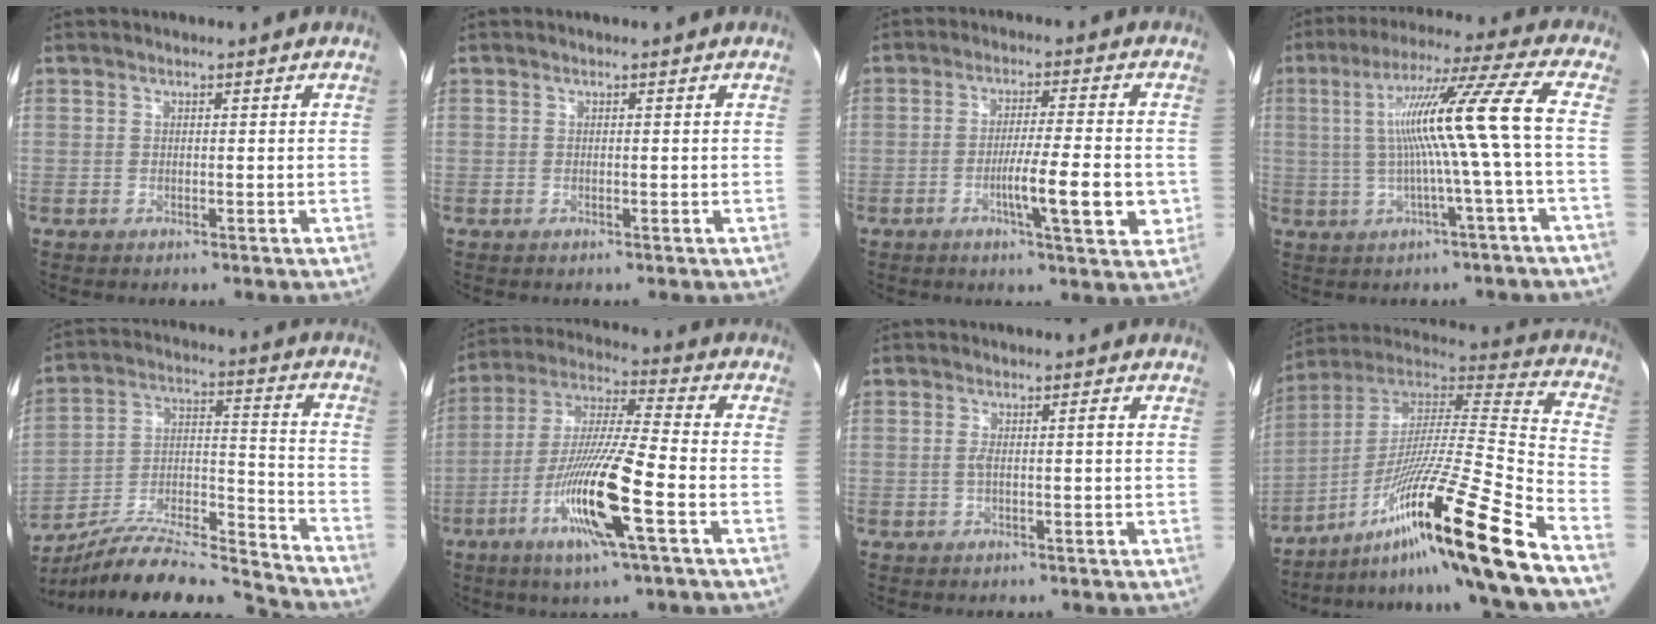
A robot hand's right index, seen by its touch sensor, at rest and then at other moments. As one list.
[{"total": 0.0}, {"total": 9.9, "force": [-2.6, 1.4, 9.4], "torque": [-0.142, -0.001, -0.039]}, {"total": 13.3, "force": [-0.3, -1.9, 13.2], "torque": [-0.224, 0.023, -0.004]}, {"total": 23.2, "force": [-21.8, 1.9, 7.7], "torque": [-0.134, 0.019, -0.352]}, {"total": 15.6, "force": [-5.9, 0.7, 14.5], "torque": [-0.289, -0.011, -0.109]}, {"total": 2.2, "force": [-0.2, 0.5, 2.1], "torque": [-0.044, 0.007, -0.002]}, {"total": 27.3, "force": [-15.9, -0.6, 22.1], "torque": [-0.337, -0.004, -0.275]}]